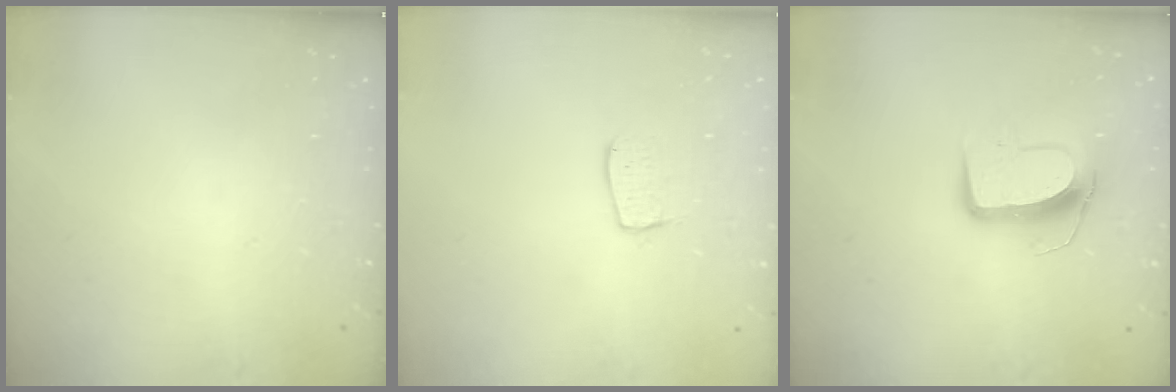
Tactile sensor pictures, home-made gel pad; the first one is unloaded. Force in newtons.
{"total": 6.7, "press": 6.7, "slide": 0.5}
{"total": 10.8, "press": 10.7, "slide": 0.7}